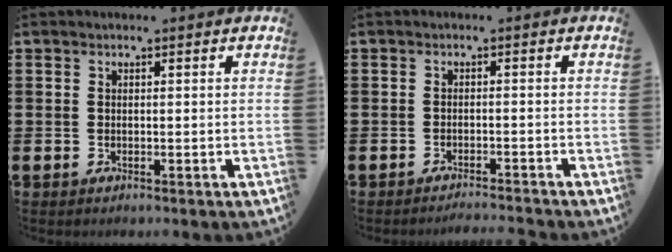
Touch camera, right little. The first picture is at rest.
{"total": 1.3, "force": [-1.3, -0.2, 0.0], "torque": [-0.001, 0.002, -0.026]}